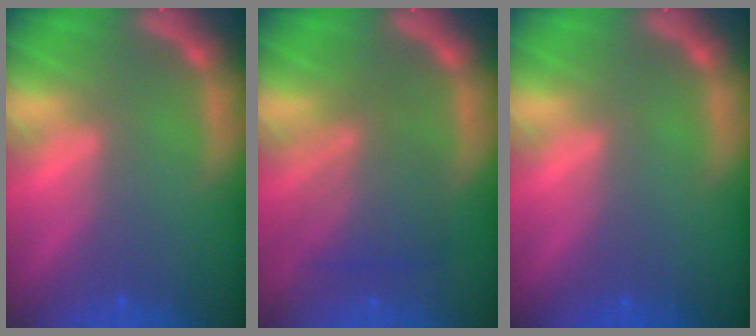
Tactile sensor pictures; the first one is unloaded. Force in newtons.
{"total": 5.1}
{"total": 0.0}